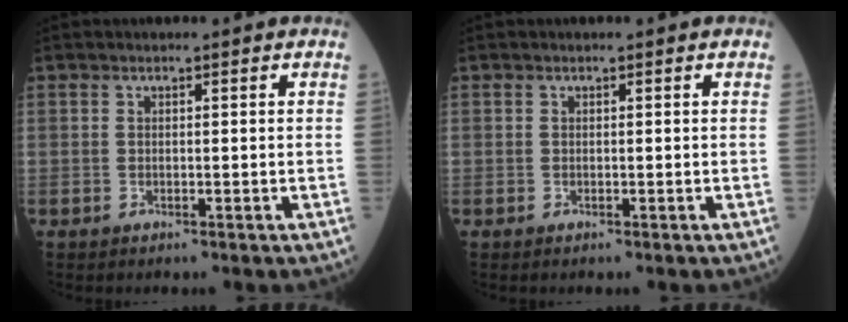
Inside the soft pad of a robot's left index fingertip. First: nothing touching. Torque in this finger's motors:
{"motor_torque": [0.00, 0.00, 0.00, 0.00]}